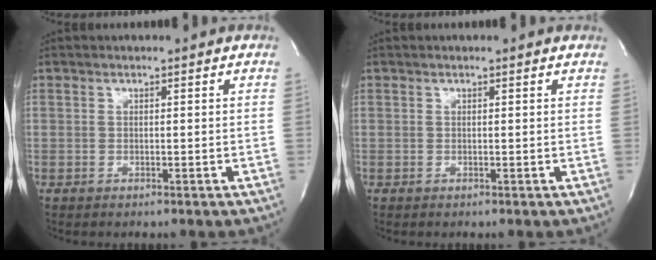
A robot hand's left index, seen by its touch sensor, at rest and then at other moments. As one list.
[{"total": 0.9, "force": [0.8, 0.1, 0.3], "torque": [-0.012, 0.008, 0.007]}]